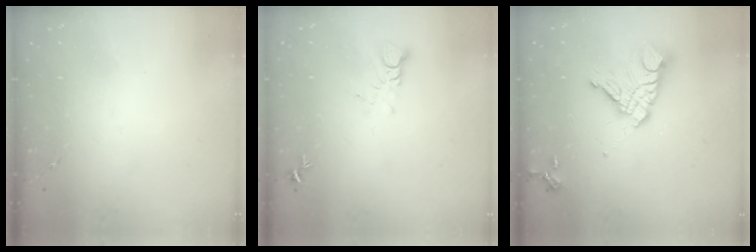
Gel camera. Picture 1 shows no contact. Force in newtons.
{"total": 3.7, "press": 3.7, "slide": 0.3}
{"total": 15.7, "press": 15.6, "slide": 1.8}